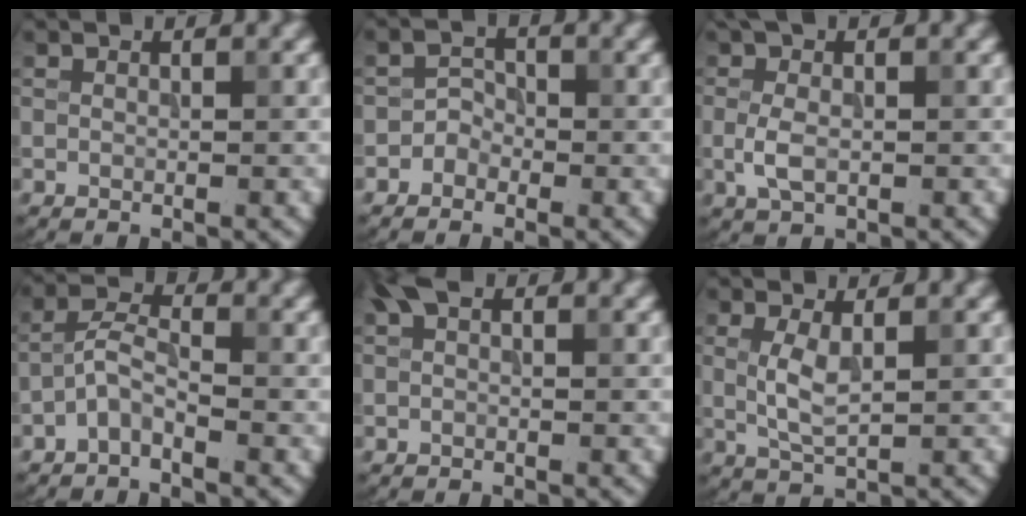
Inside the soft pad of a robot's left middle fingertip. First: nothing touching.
{"total": 1.5, "force": [-0.9, 1.1, 0.3], "torque": [0.003, 0.008, -0.019]}
{"total": 2.8, "force": [-0.2, 1.4, 2.4], "torque": [-0.059, 0.001, -0.004]}
{"total": 2.4, "force": [-1.6, 0.8, 1.6], "torque": [-0.035, 0.010, -0.041]}
{"total": 1.2, "force": [0.4, 0.7, 1.0], "torque": [-0.016, 0.004, 0.004]}
{"total": 2.6, "force": [0.4, 0.9, 2.5], "torque": [-0.060, -0.003, 0.011]}